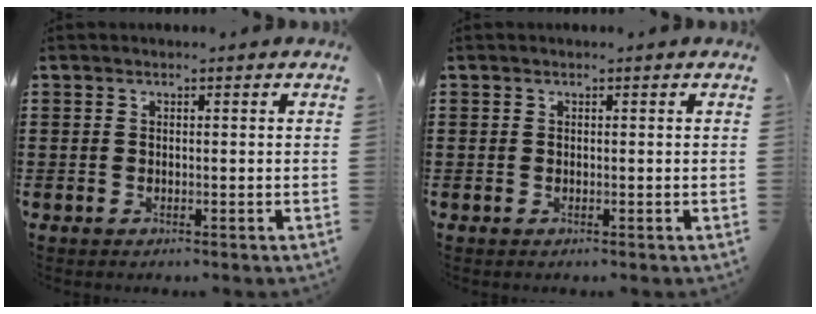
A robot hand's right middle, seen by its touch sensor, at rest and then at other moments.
{"total": 0.0}